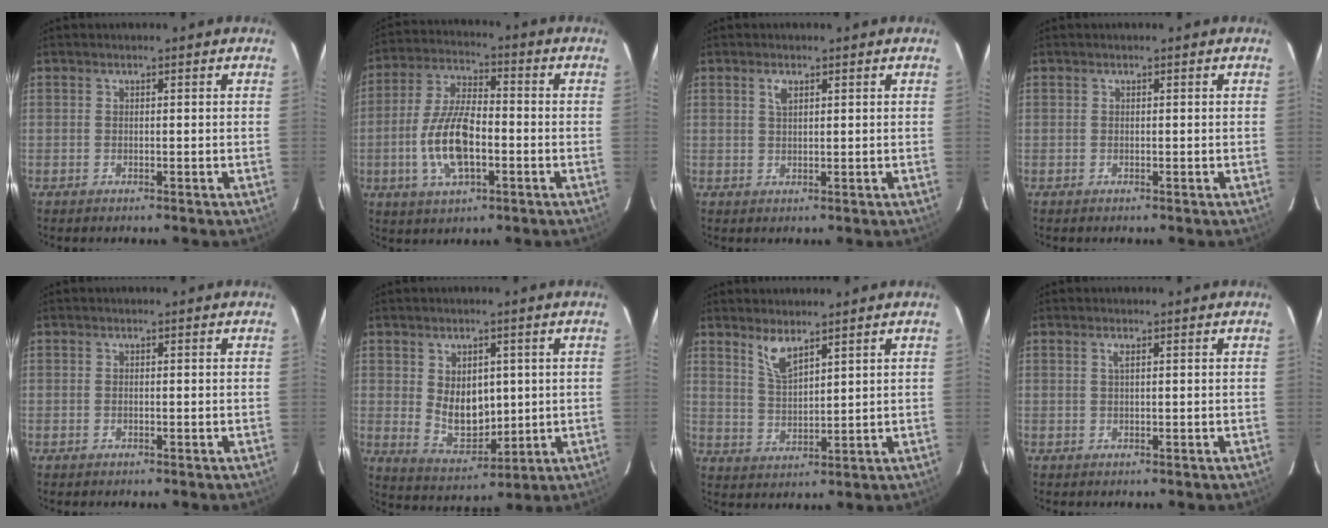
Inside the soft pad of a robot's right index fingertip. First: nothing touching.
{"total": 12.8, "force": [-3.2, 5.5, 11.2], "torque": [-0.231, 0.001, -0.057]}
{"total": 1.8, "force": [1.0, 0.8, 1.3], "torque": [-0.026, 0.003, 0.017]}
{"total": 0.0}
{"total": 0.0}
{"total": 8.7, "force": [1.3, 6.0, 6.1], "torque": [-0.106, -0.010, 0.046]}
{"total": 5.2, "force": [3.9, 1.4, 3.2], "torque": [-0.061, -0.002, 0.080]}
{"total": 0.9, "force": [0.4, -0.1, 0.8], "torque": [-0.016, 0.002, 0.006]}